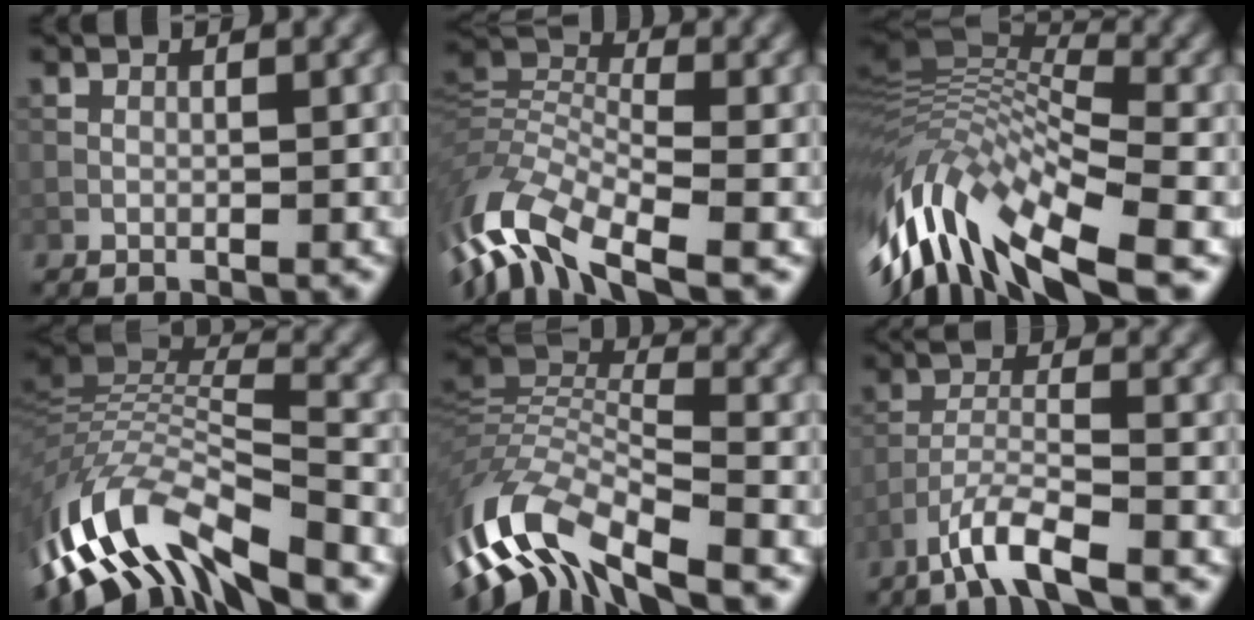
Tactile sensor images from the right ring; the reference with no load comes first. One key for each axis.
{"total": 11.5, "fx": -5.7, "fy": 4.5, "fz": 8.9, "tx": -0.183, "ty": 0.001, "tz": -0.124}
{"total": 13.9, "fx": -4.0, "fy": 5.4, "fz": 12.2, "tx": -0.253, "ty": 0.016, "tz": -0.067}
{"total": 13.5, "fx": -8.0, "fy": 4.3, "fz": 10.0, "tx": -0.206, "ty": 0.014, "tz": -0.142}
{"total": 12.2, "fx": -6.5, "fy": 4.4, "fz": 9.3, "tx": -0.188, "ty": 0.005, "tz": -0.127}
{"total": 4.8, "fx": -3.4, "fy": 0.7, "fz": 3.4, "tx": -0.067, "ty": -0.001, "tz": -0.075}